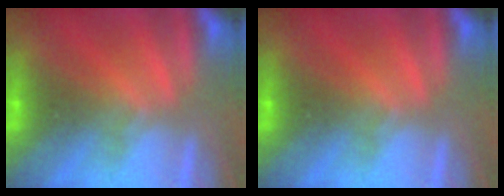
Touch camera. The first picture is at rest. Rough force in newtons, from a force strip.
{"total": 0.0}